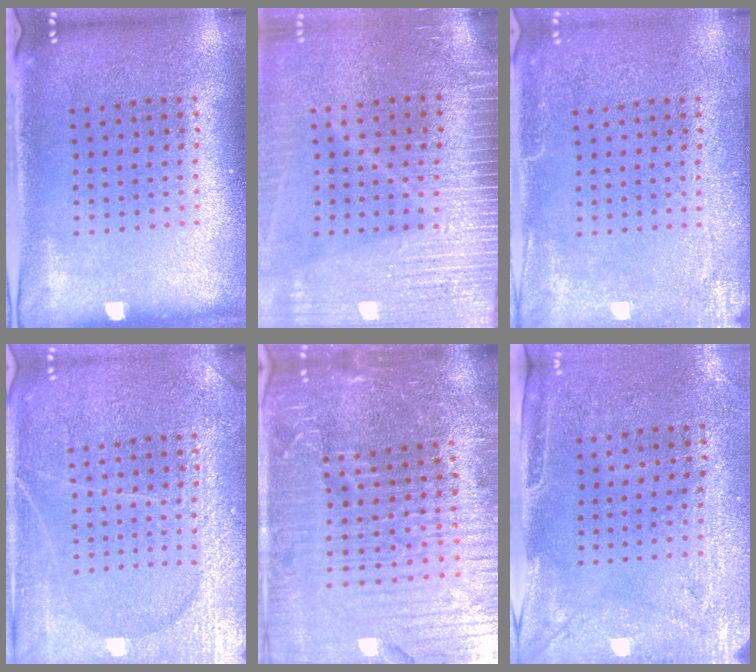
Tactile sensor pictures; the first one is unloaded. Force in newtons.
{"total": 4.0, "press": 3.5, "slide": 2.0}
{"total": 2.8, "press": 2.8, "slide": 0.3}
{"total": 3.6, "press": 3.6, "slide": 0.4}
{"total": 6.3, "press": 5.6, "slide": 2.9}
{"total": 3.0, "press": 2.3, "slide": 1.8}